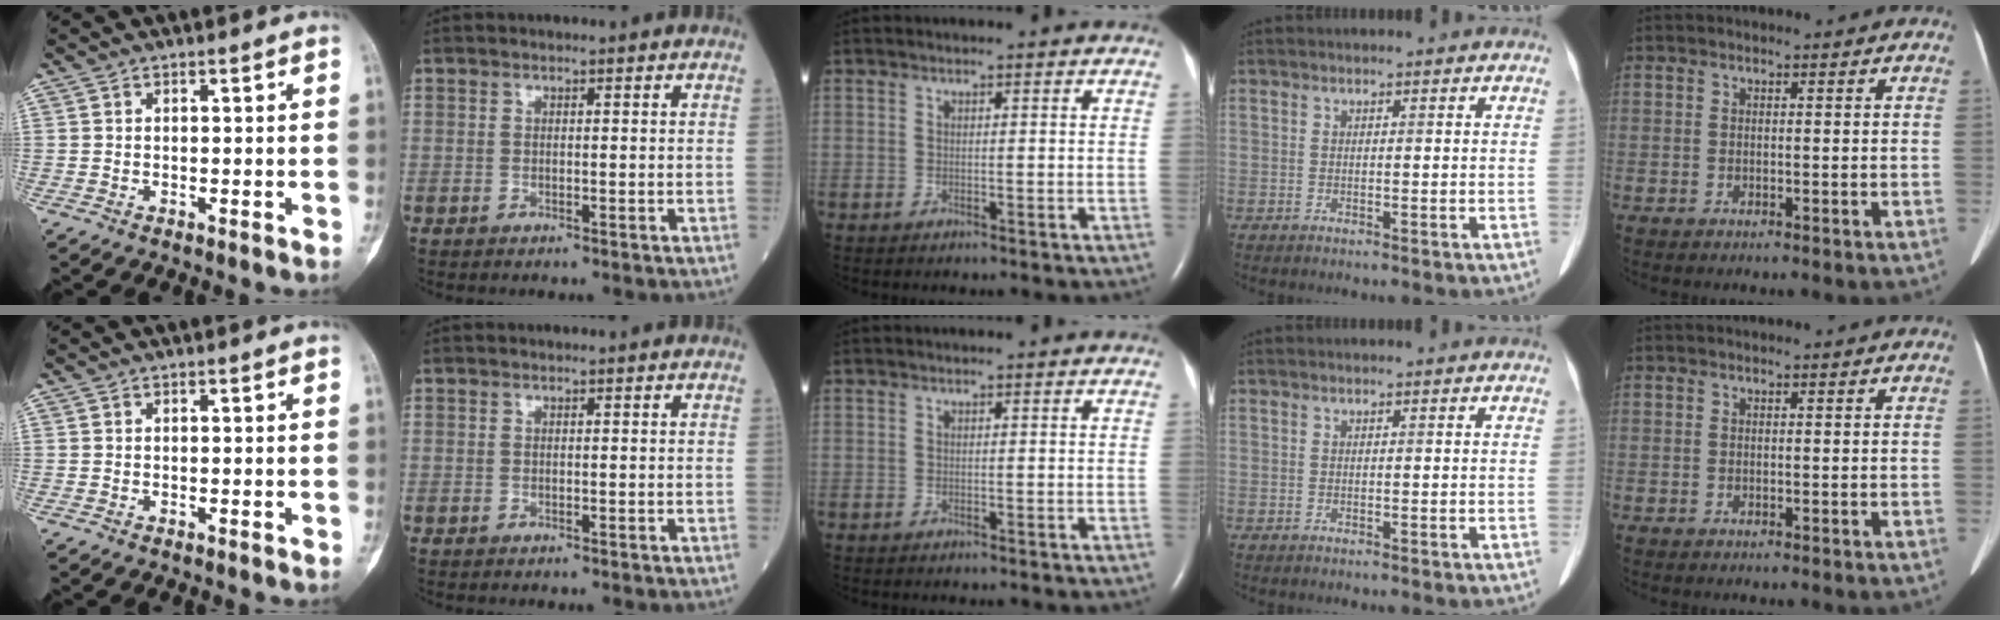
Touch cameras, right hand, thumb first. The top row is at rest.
{}